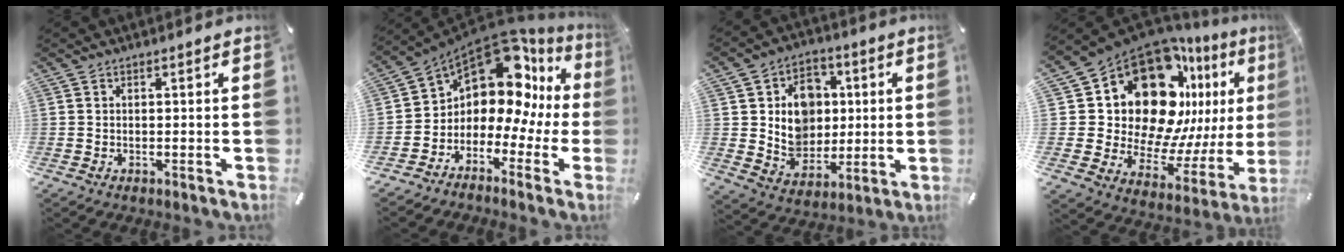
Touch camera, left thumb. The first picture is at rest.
{"total": 12.0, "force": [7.1, 7.6, 6.0], "torque": [-0.093, -0.083, 0.121]}
{"total": 12.9, "force": [2.1, 11.3, 5.8], "torque": [-0.094, 0.002, 0.048]}
{"total": 22.6, "force": [11.5, 14.6, 12.9], "torque": [-0.208, -0.119, 0.221]}